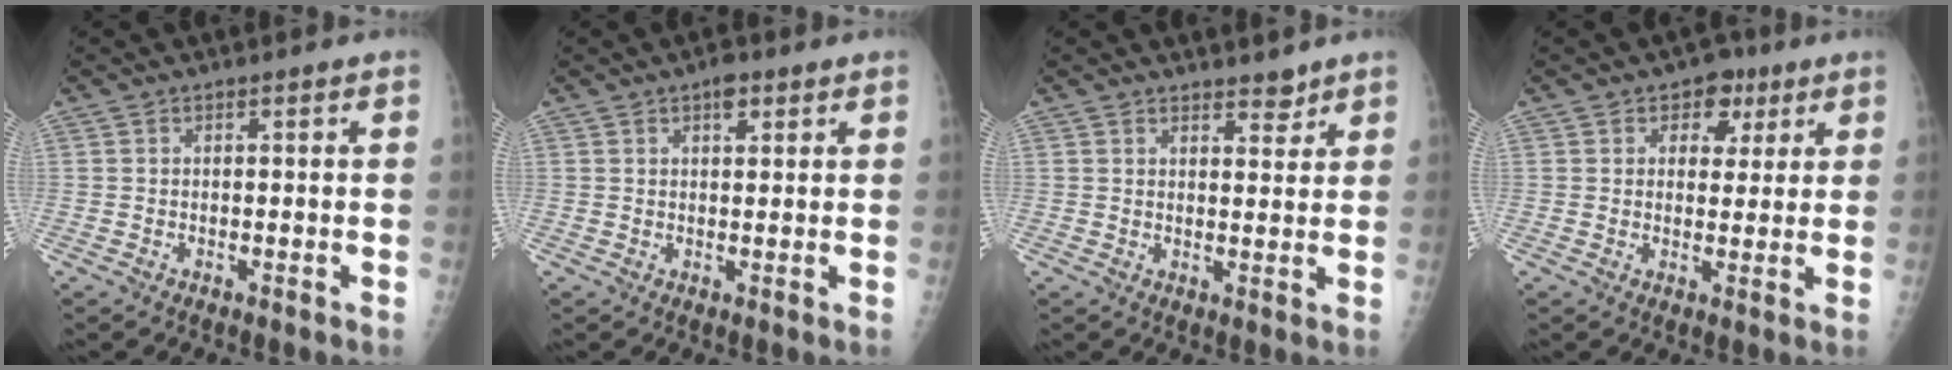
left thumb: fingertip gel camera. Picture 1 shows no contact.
{"total": 2.8, "force": [1.6, 1.4, 1.9], "torque": [-0.018, -0.005, 0.023]}
{"total": 3.0, "force": [2.6, 1.1, 1.1], "torque": [-0.002, -0.019, 0.037]}
{"total": 4.4, "force": [2.2, 3.4, 1.8], "torque": [0.006, -0.007, 0.028]}